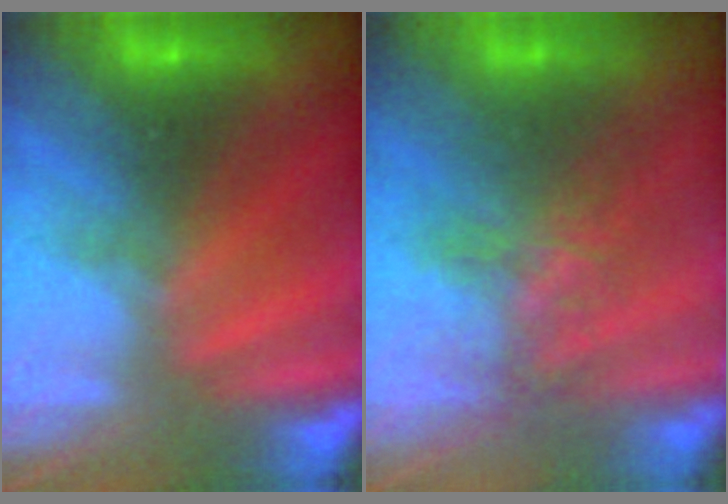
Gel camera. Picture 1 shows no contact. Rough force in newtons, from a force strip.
{"total": 4.0}